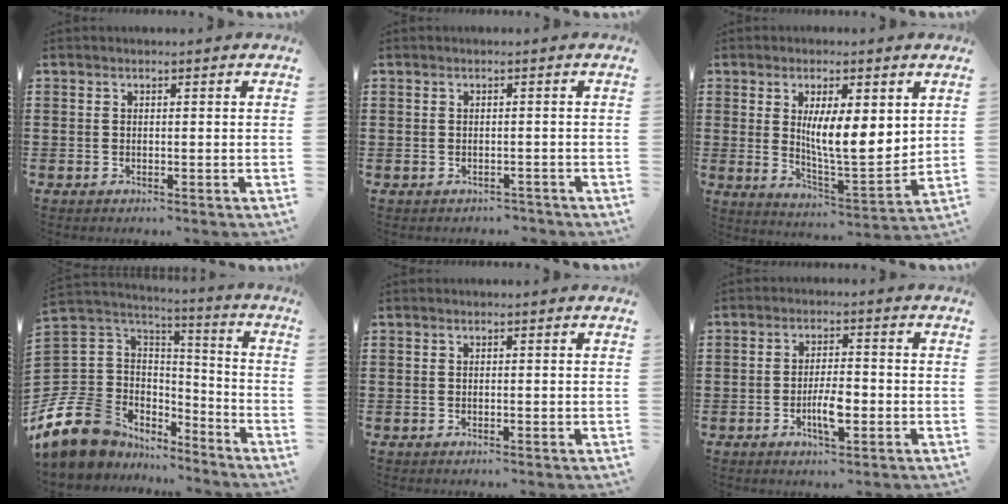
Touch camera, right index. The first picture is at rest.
{"total": 1.0, "force": [-0.8, 0.6, 0.0], "torque": [-0.003, 0.003, -0.017]}
{"total": 8.4, "force": [2.1, 2.6, 7.7], "torque": [-0.132, -0.013, 0.032]}
{"total": 12.7, "force": [-7.4, 9.6, 3.6], "torque": [-0.133, 0.012, -0.140]}
{"total": 0.0}
{"total": 5.1, "force": [-1.7, 1.6, 4.5], "torque": [-0.089, 0.003, -0.034]}